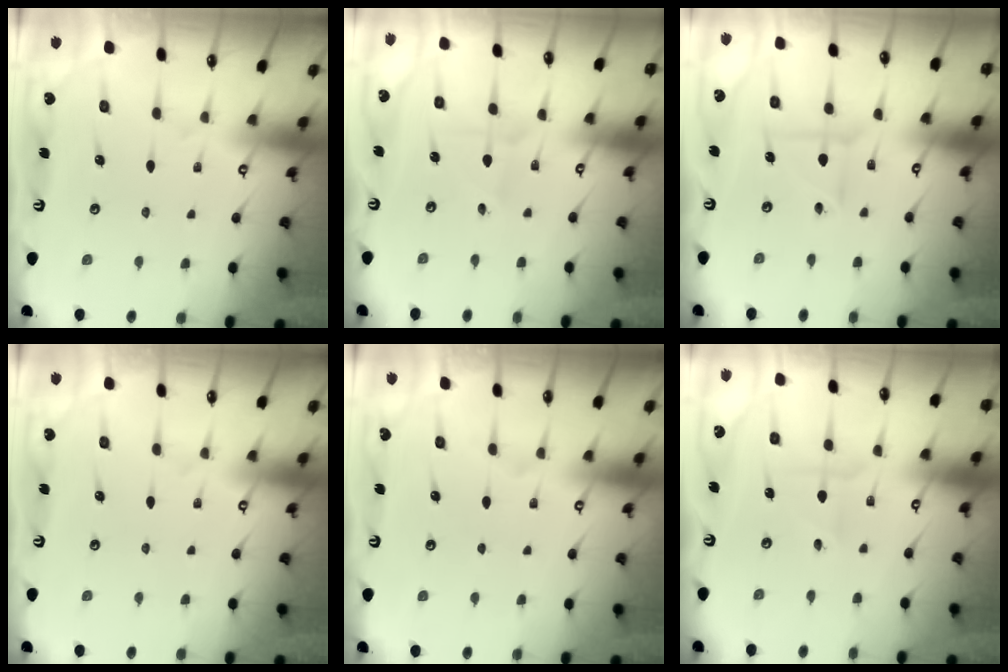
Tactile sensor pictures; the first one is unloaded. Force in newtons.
{"total": 1.5, "press": 1.5, "slide": 0.1}
{"total": 3.5, "press": 3.3, "slide": 1.3}
{"total": 0.0}
{"total": 0.0}
{"total": 1.7, "press": 1.7, "slide": 0.2}